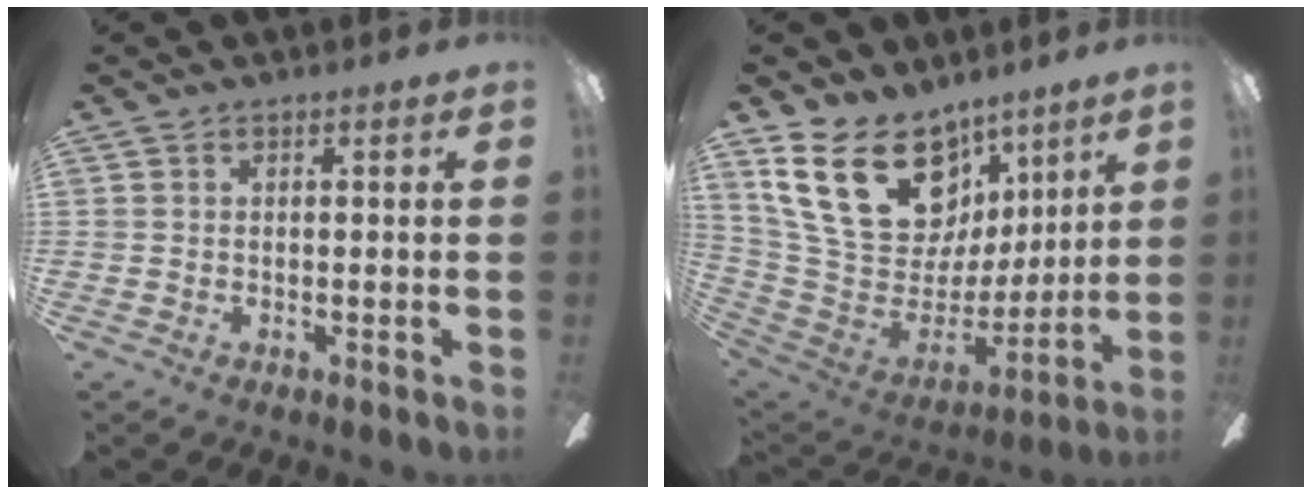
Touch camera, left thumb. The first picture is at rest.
{"total": 26.8, "force": [13.3, 17.4, 15.5], "torque": [-0.302, -0.068, 0.257]}